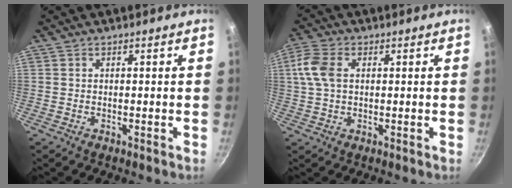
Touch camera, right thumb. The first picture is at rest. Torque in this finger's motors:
{"motor_torque": [0.02, 0.02, 0.63, -0.13, 0.04]}